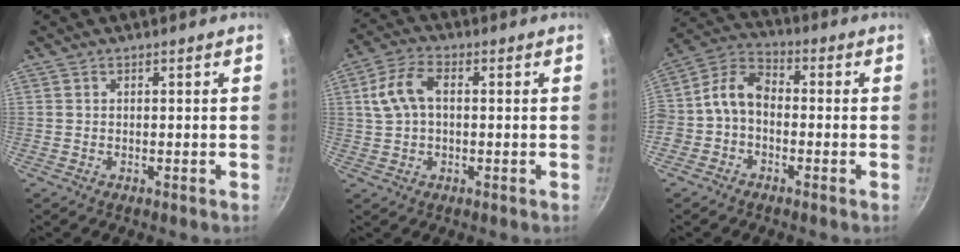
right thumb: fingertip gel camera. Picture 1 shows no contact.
{"total": 8.0, "force": [1.1, 4.9, 6.3], "torque": [-0.127, 0.022, 0.016]}
{"total": 8.4, "force": [-1.5, 6.2, 5.5], "torque": [-0.094, 0.040, -0.045]}